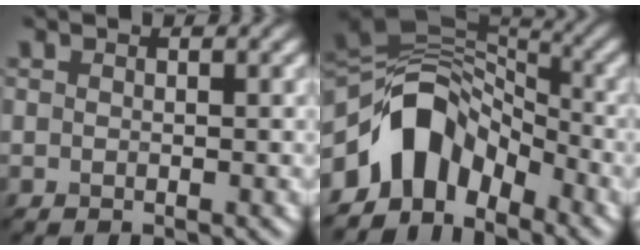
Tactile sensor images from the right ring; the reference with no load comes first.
{"total": 8.0, "force": [-4.2, 5.2, 4.4], "torque": [-0.056, 0.011, -0.088]}